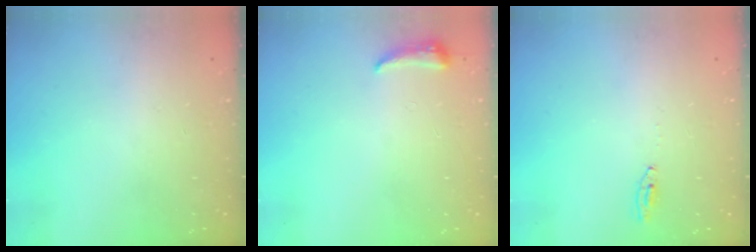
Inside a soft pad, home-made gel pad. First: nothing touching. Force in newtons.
{"total": 4.3, "press": 4.2, "slide": 0.9}
{"total": 2.0, "press": 2.0, "slide": 0.2}